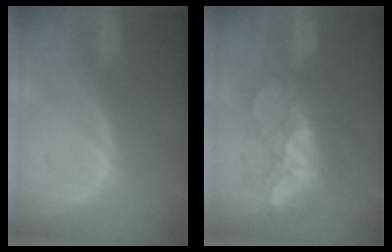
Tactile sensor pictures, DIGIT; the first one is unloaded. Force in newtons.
{"total": 9.8, "press": 8.5, "slide": 4.8}